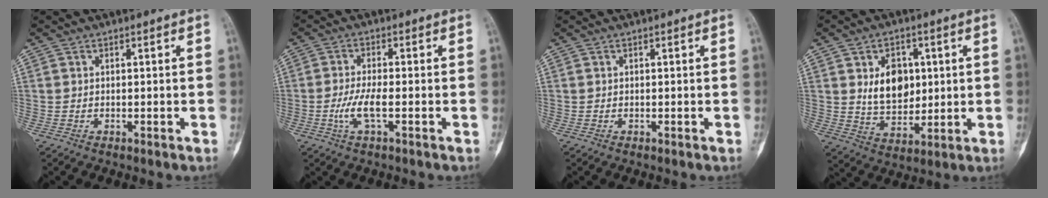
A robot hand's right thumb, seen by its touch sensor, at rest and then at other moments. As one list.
[{"total": 4.8, "force": [-1.4, 1.2, 4.5], "torque": [-0.102, 0.003, -0.029]}, {"total": 0.0}, {"total": 10.2, "force": [2.3, 7.2, 6.9], "torque": [-0.074, -0.016, 0.049]}]